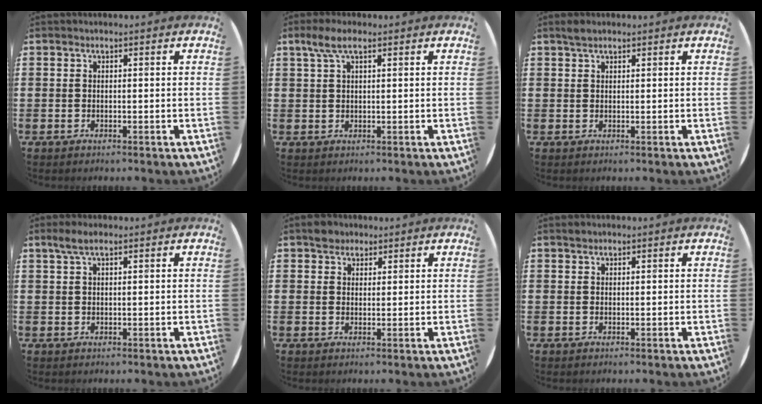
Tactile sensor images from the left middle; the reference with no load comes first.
{"total": 3.3, "force": [2.0, 1.1, 2.4], "torque": [-0.052, 0.008, 0.033]}
{"total": 1.3, "force": [1.1, 0.5, 0.5], "torque": [-0.010, 0.005, 0.020]}
{"total": 2.3, "force": [1.6, 0.6, 1.6], "torque": [-0.033, 0.007, 0.027]}
{"total": 2.3, "force": [2.0, 1.2, 0.1], "torque": [0.004, 0.002, 0.038]}
{"total": 0.5, "force": [0.5, 0.2, 0.0], "torque": [0.010, 0.001, 0.007]}